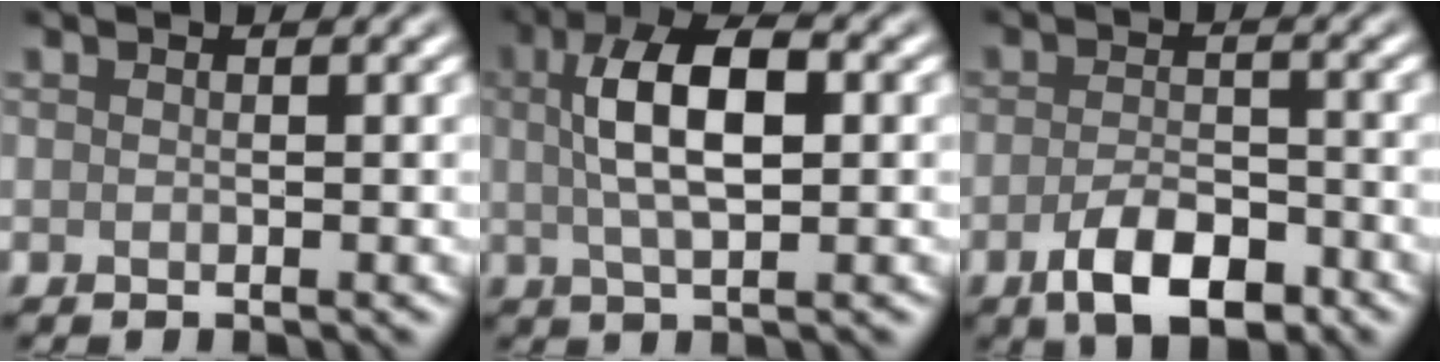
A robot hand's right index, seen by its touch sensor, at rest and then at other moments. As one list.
[{"total": 6.8, "force": [1.1, 2.7, 6.1], "torque": [-0.113, 0.011, 0.018]}, {"total": 5.0, "force": [-2.7, 2.3, 3.5], "torque": [-0.056, -0.001, -0.050]}]